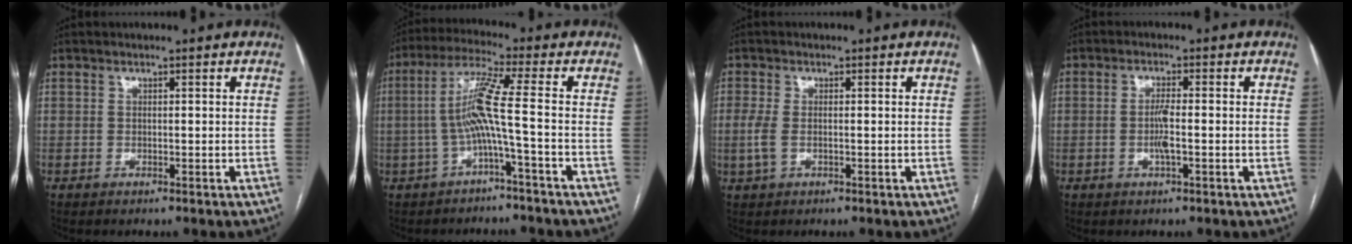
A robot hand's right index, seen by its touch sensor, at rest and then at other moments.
{"total": 7.4, "force": [-1.7, -1.3, 7.1], "torque": [-0.145, 0.022, -0.030]}
{"total": 2.8, "force": [-0.5, 1.3, 2.4], "torque": [-0.067, -0.002, -0.011]}
{"total": 3.3, "force": [-0.7, 0.1, 3.2], "torque": [-0.063, -0.001, -0.015]}